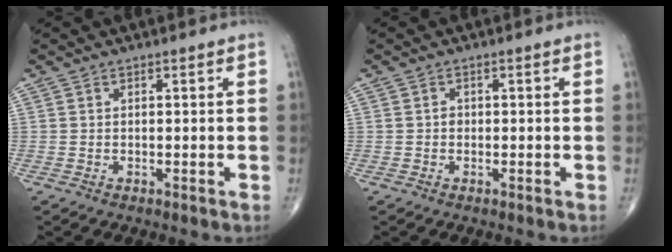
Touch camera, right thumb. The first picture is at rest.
{"total": 0.9, "force": [-0.1, 0.8, 0.4], "torque": [0.001, 0.003, -0.003]}